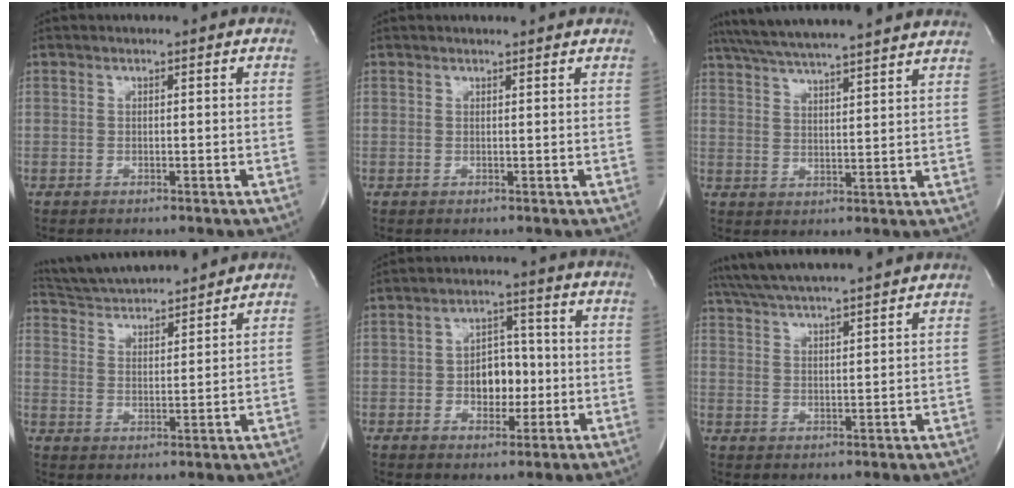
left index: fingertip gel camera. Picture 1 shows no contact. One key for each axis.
{"total": 2.5, "fx": 2.5, "fy": 0.2, "fz": 0.4, "tx": -0.012, "ty": 0.002, "tz": 0.023}
{"total": 22.9, "fx": 20.4, "fy": 1.3, "fz": 10.4, "tx": -0.180, "ty": 0.026, "tz": 0.282}
{"total": 15.6, "fx": 14.6, "fy": 2.0, "fz": 5.2, "tx": -0.094, "ty": 0.027, "tz": 0.233}
{"total": 6.2, "fx": -1.4, "fy": 4.0, "fz": 4.5, "tx": -0.072, "ty": 0.008, "tz": -0.021}
{"total": 18.0, "fx": 16.2, "fy": 1.0, "fz": 7.9, "tx": -0.142, "ty": 0.039, "tz": 0.238}